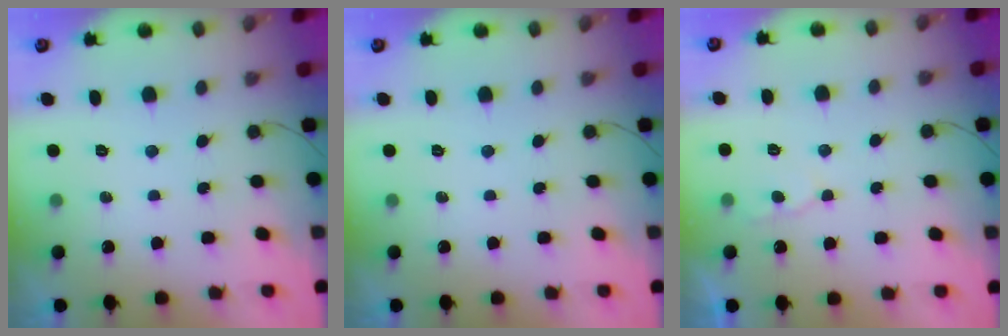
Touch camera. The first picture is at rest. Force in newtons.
{"total": 0.0}
{"total": 4.1, "press": 4.1, "slide": 0.5}